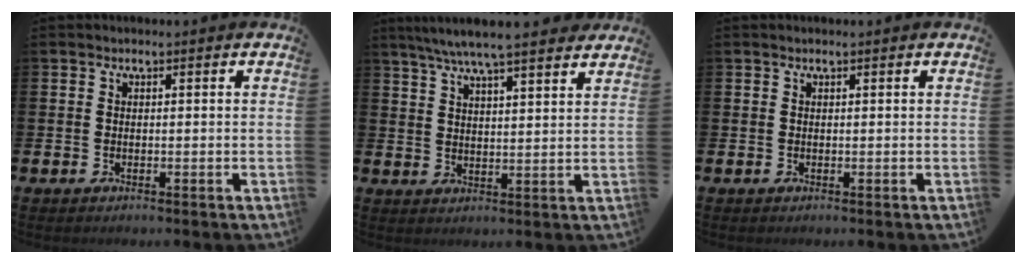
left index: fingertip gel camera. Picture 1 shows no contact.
{"total": 6.9, "force": [6.4, 0.4, 2.6], "torque": [-0.068, -0.024, 0.116]}
{"total": 0.0}